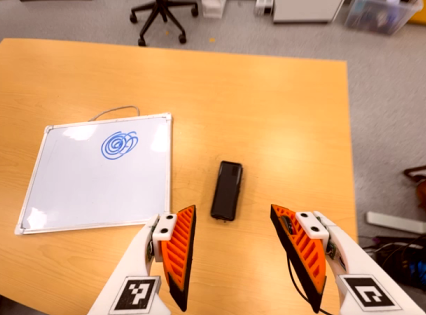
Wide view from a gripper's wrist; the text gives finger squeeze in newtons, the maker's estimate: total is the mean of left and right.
{"total": 0.0}